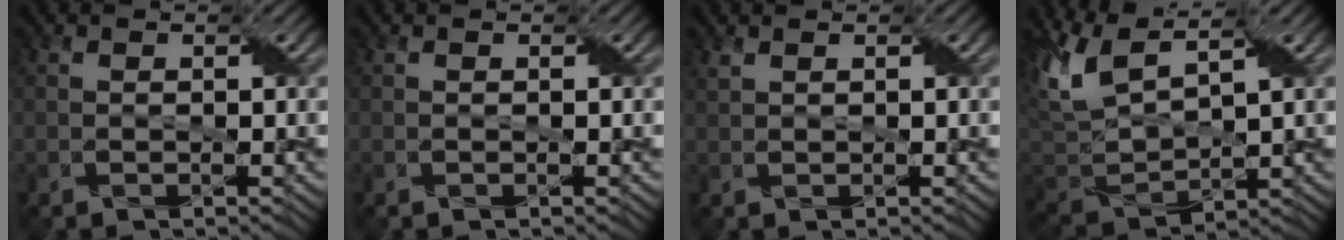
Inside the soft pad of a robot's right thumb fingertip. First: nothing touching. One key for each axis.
{"total": 0.0}
{"total": 0.8, "fx": 0.7, "fy": 0.1, "fz": 0.4, "tx": -0.018, "ty": 0.003, "tz": 0.017}
{"total": 8.9, "fx": 4.5, "fy": 3.2, "fz": 7.0, "tx": -0.183, "ty": 0.015, "tz": 0.088}